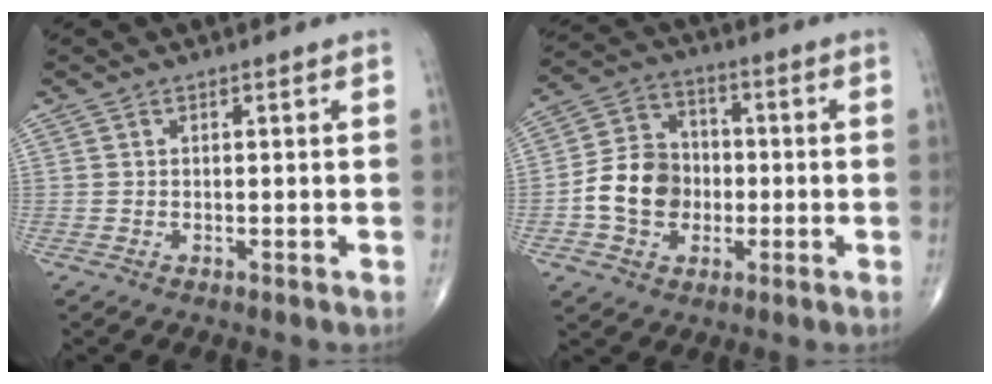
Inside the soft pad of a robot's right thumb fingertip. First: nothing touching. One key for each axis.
{"total": 11.6, "fx": -2.3, "fy": 9.7, "fz": 6.0, "tx": -0.082, "ty": 0.032, "tz": -0.049}